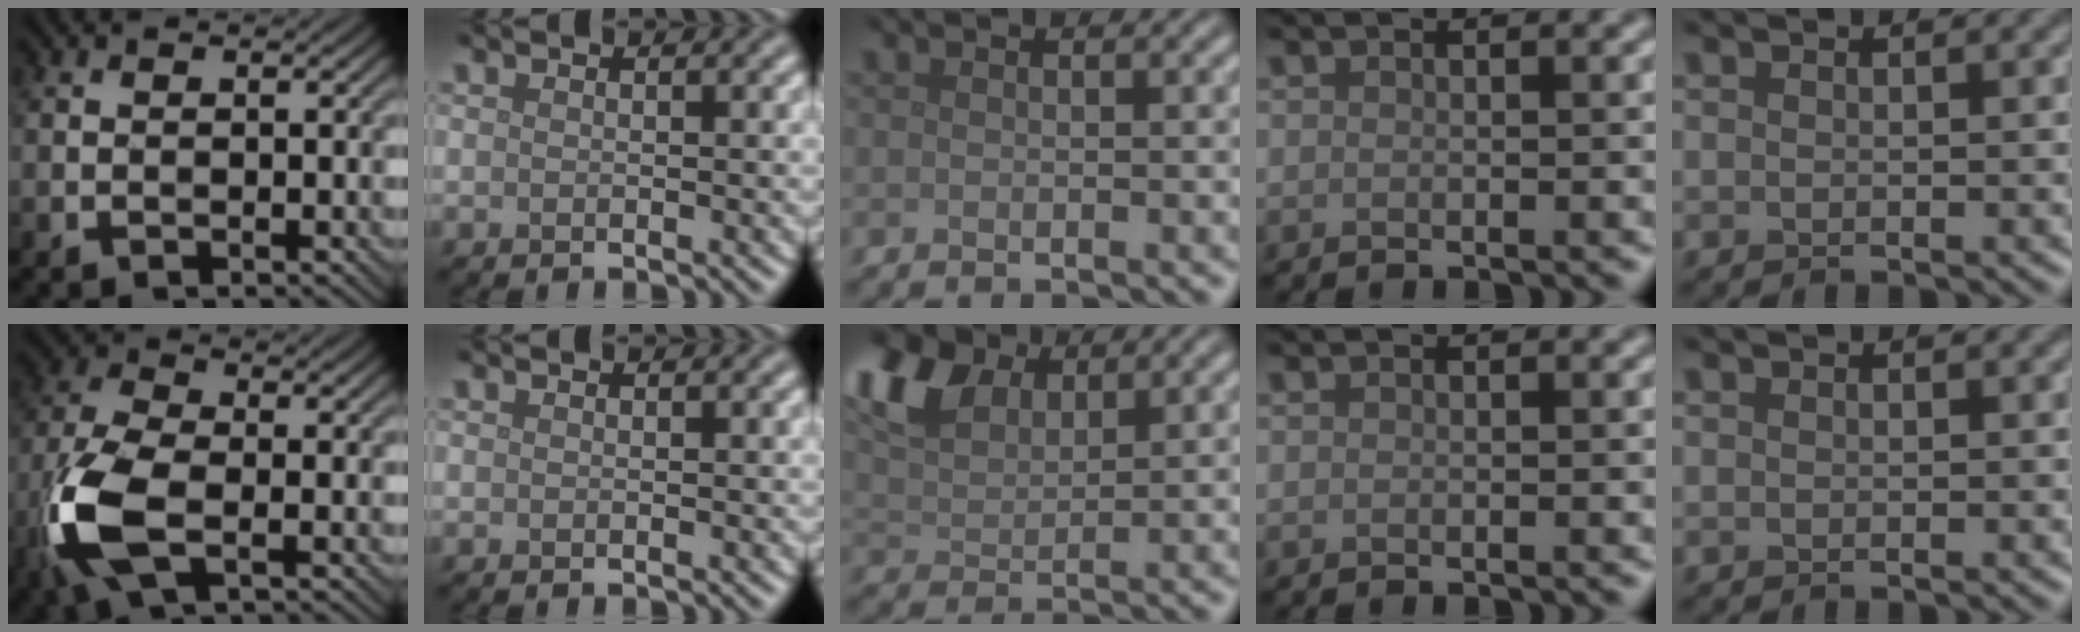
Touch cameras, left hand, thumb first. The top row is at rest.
{"thumb": {"total": 10.9, "force": [-3.5, 5.2, 8.9], "torque": [-0.221, -0.011, -0.078]}, "middle": {"total": 8.0, "force": [5.1, 4.2, 4.5], "torque": [-0.121, 0.023, 0.097]}}